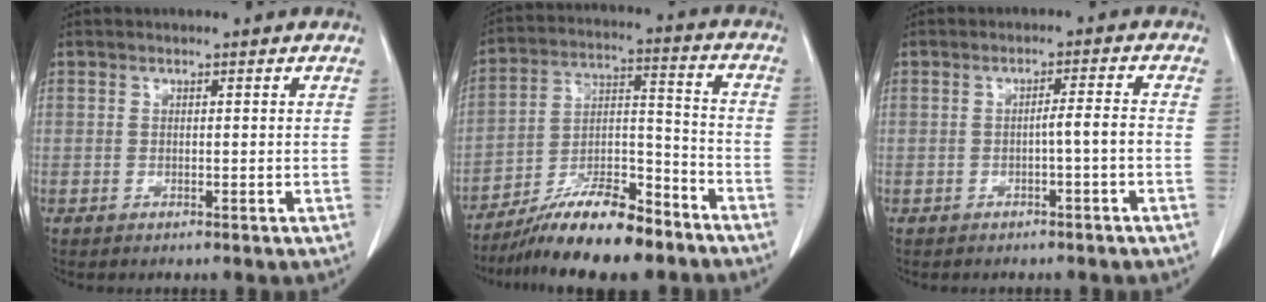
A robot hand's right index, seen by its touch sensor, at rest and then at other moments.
{"total": 14.4, "force": [-11.5, 3.0, 8.1], "torque": [-0.138, 0.017, -0.199]}
{"total": 2.5, "force": [-1.0, -0.3, 2.2], "torque": [-0.033, 0.004, -0.017]}